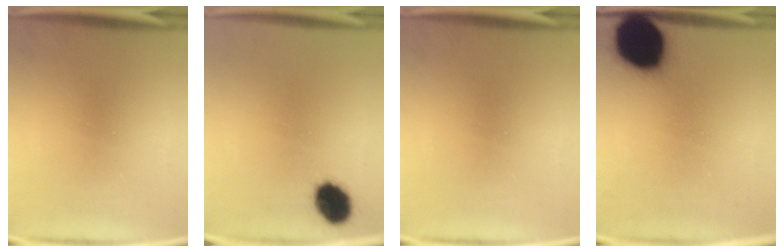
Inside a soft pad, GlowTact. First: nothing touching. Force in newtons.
{"total": 8.0}
{"total": 0.0}
{"total": 18.8}